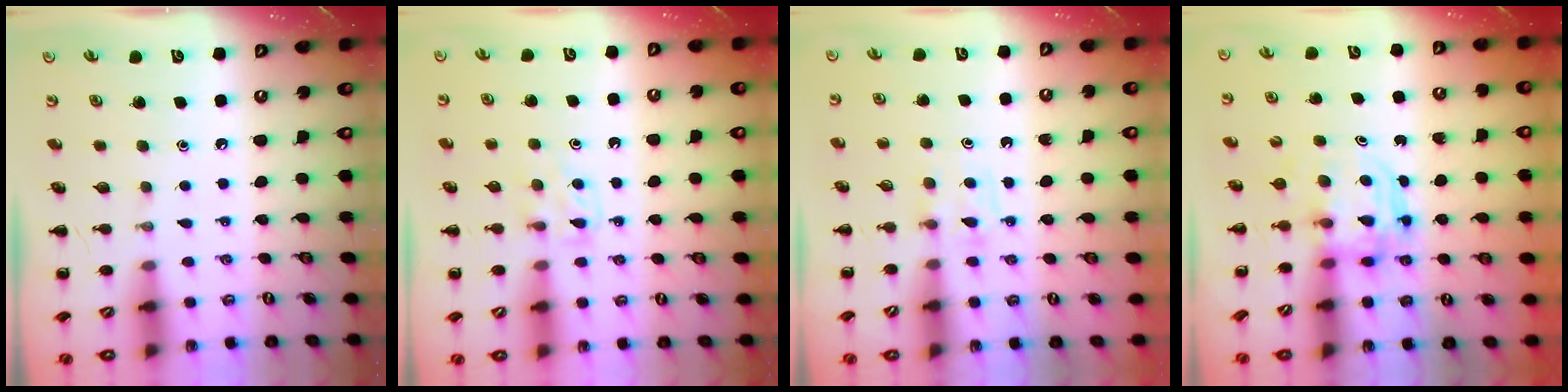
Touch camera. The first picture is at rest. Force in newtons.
{"total": 3.3, "press": 3.0, "slide": 1.3}
{"total": 3.4, "press": 3.2, "slide": 1.2}
{"total": 3.8, "press": 3.8, "slide": 0.3}